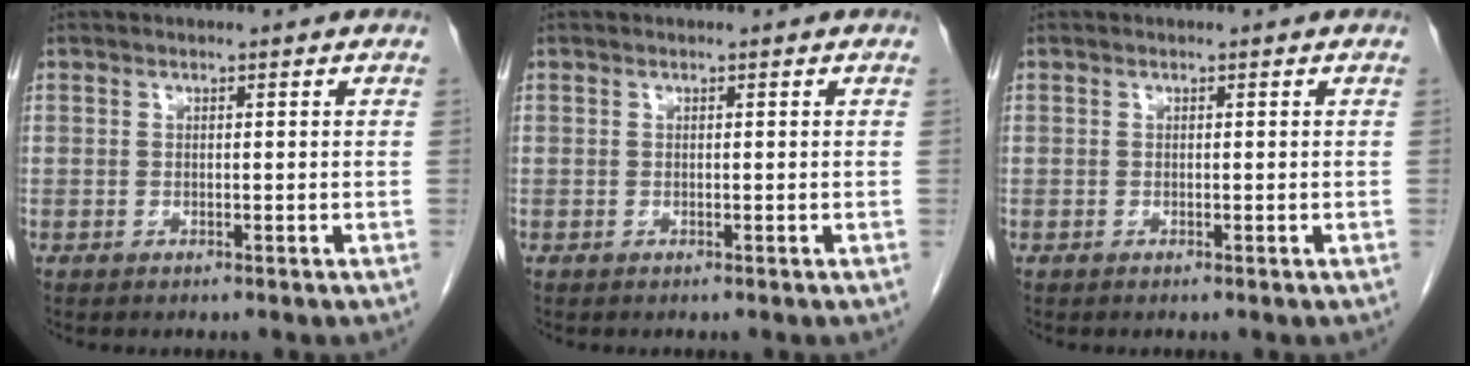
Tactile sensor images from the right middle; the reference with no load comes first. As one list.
[{"total": 0.0}, {"total": 0.0}]